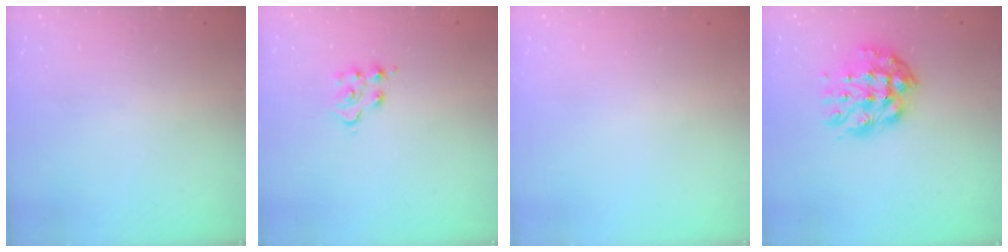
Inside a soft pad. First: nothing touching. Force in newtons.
{"total": 5.8, "press": 5.8, "slide": 0.2}
{"total": 0.0}
{"total": 12.5, "press": 12.5, "slide": 0.9}